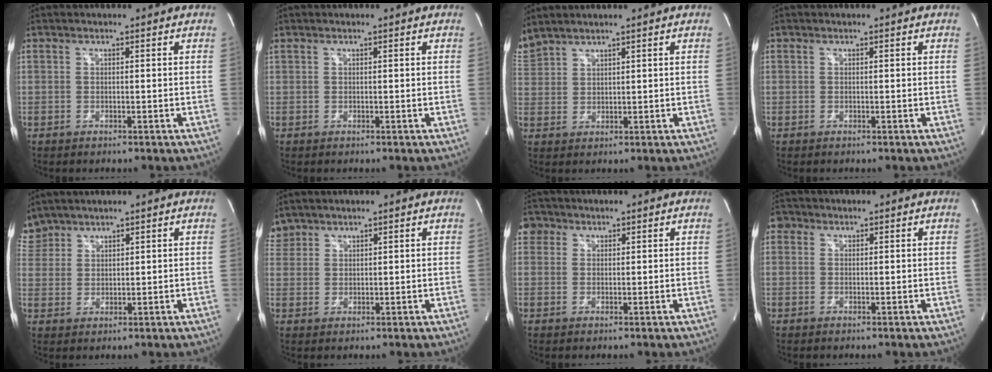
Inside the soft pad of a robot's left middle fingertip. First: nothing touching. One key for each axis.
{"total": 0.0}
{"total": 4.7, "fx": 4.5, "fy": 0.6, "fz": 1.2, "tx": -0.046, "ty": 0.021, "tz": 0.103}
{"total": 0.0}
{"total": 4.9, "fx": 4.4, "fy": 2.2, "fz": -0.1, "tx": -0.005, "ty": 0.016, "tz": 0.098}
{"total": 2.9, "fx": 2.6, "fy": 1.4, "fz": -0.3, "tx": 0.006, "ty": 0.012, "tz": 0.052}
{"total": 2.8, "fx": 1.4, "fy": 2.4, "fz": 0.3, "tx": -0.001, "ty": 0.011, "tz": 0.021}
{"total": 1.7, "fx": 0.7, "fy": 1.5, "fz": 0.3, "tx": 0.002, "ty": 0.008, "tz": 0.008}